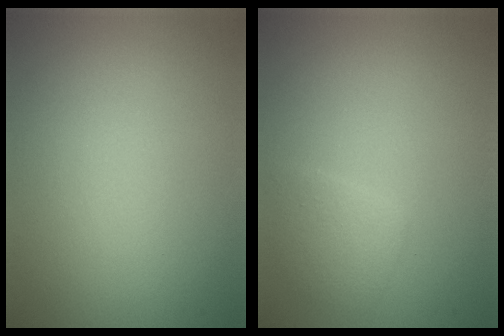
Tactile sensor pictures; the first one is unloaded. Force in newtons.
{"total": 1.5, "press": 1.5, "slide": 0.1}